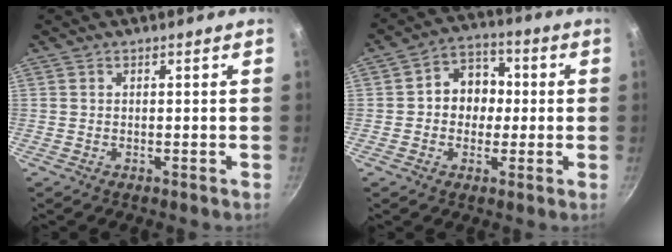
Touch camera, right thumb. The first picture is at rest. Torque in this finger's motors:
{"motor_torque": [-0.33, 0.47, 0.03, 0.12, 0.03]}